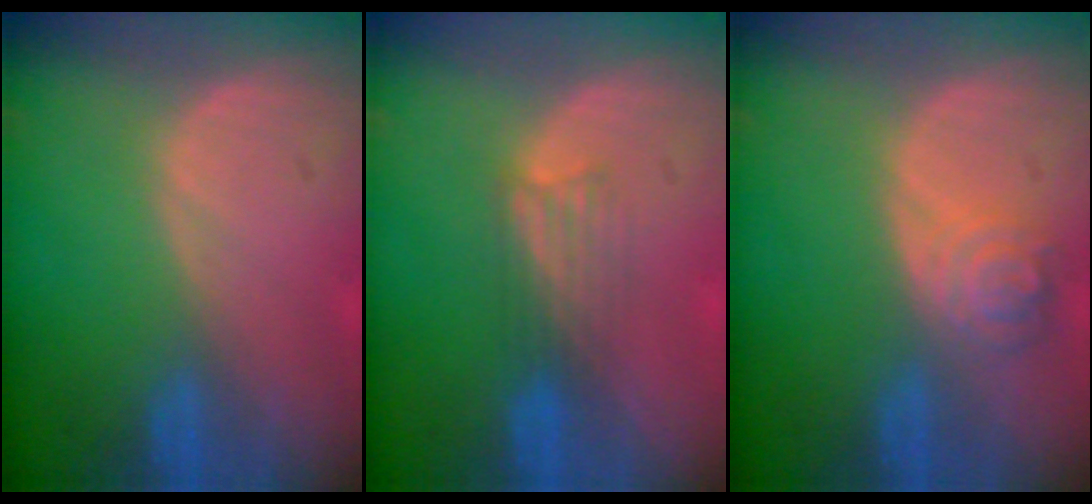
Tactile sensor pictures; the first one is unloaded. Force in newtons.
{"total": 3.0, "press": 2.8, "slide": 1.3}
{"total": 4.7, "press": 4.2, "slide": 2.1}